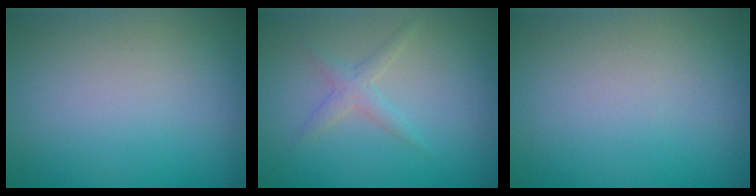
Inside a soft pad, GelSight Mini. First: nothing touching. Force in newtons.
{"total": 1.5, "press": 1.5, "slide": 0.1}
{"total": 0.0}